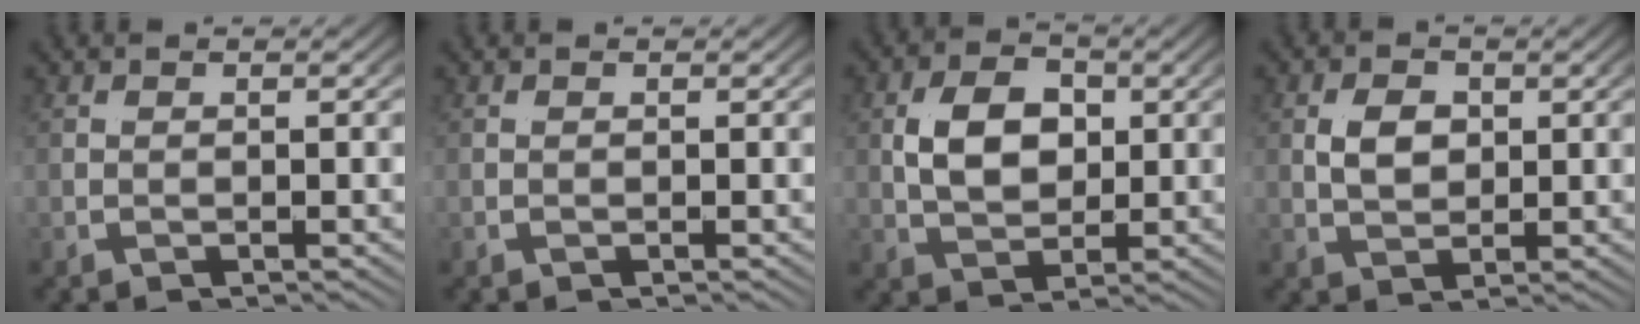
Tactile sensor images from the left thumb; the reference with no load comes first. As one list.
[{"total": 0.0}, {"total": 4.8, "force": [0.2, 3.2, 3.5], "torque": [-0.075, -0.016, 0.005]}, {"total": 2.1, "force": [0.3, 1.4, 1.5], "torque": [-0.037, -0.007, 0.007]}]